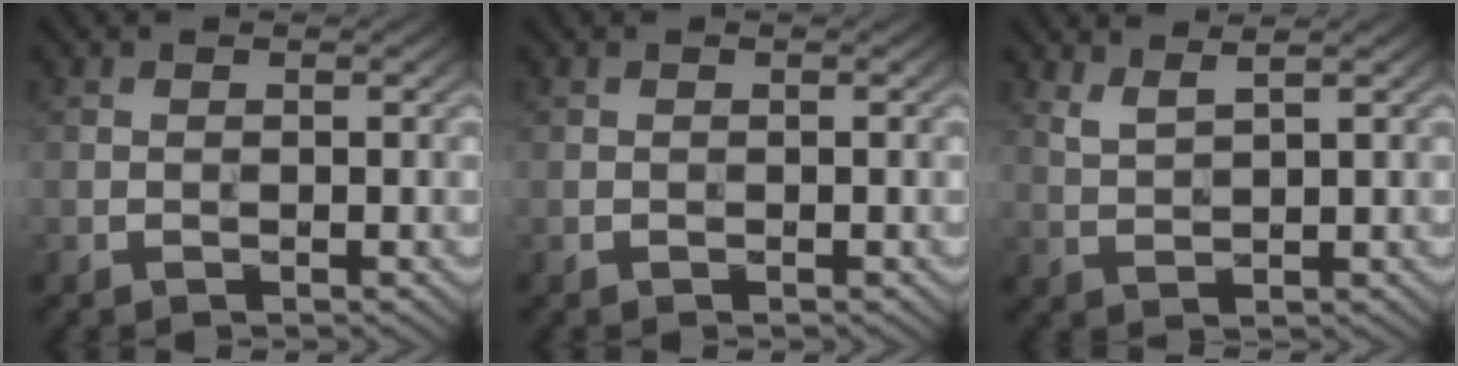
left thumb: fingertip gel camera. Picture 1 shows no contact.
{"total": 0.0}
{"total": 2.7, "force": [2.1, 0.5, 1.6], "torque": [-0.037, 0.005, 0.050]}